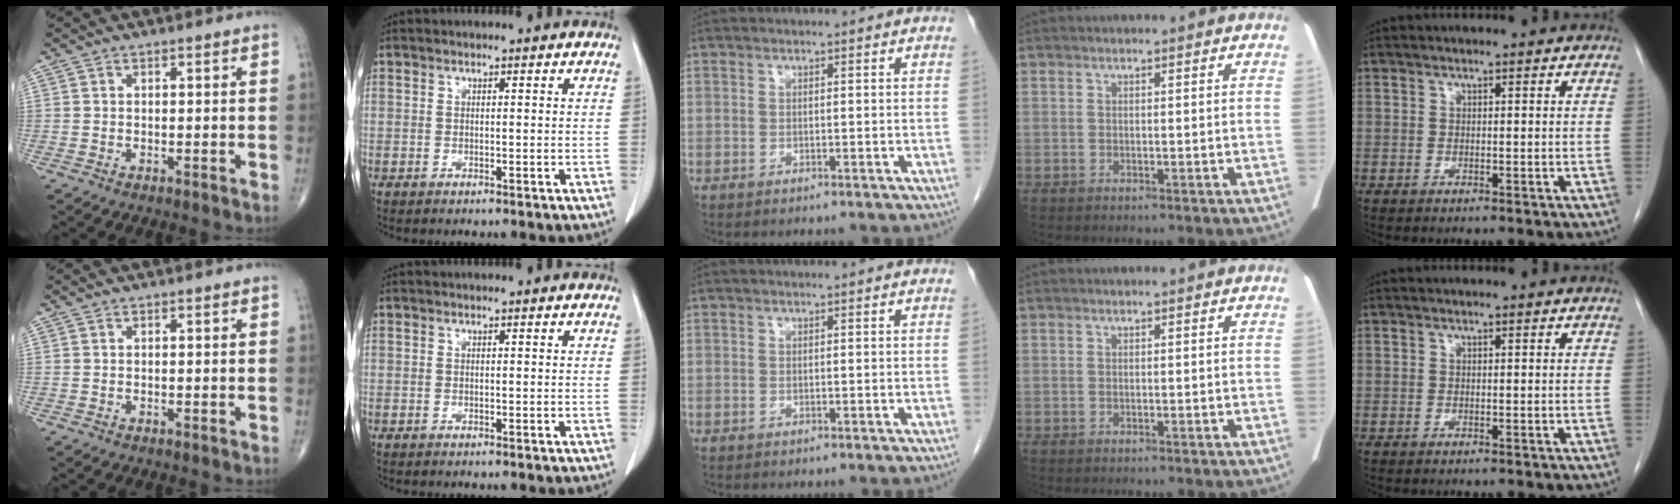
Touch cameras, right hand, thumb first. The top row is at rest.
{}